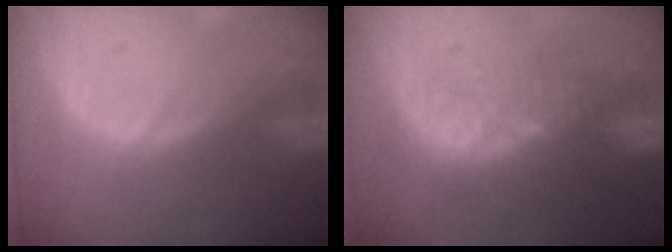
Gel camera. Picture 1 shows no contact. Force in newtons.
{"total": 9.4, "press": 9.0, "slide": 2.7}